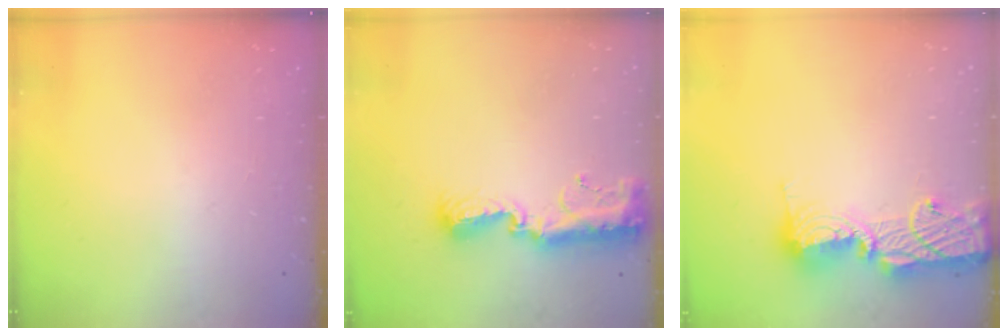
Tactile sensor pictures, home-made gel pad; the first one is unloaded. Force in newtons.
{"total": 11.5, "press": 11.4, "slide": 0.9}
{"total": 16.6, "press": 16.1, "slide": 4.0}